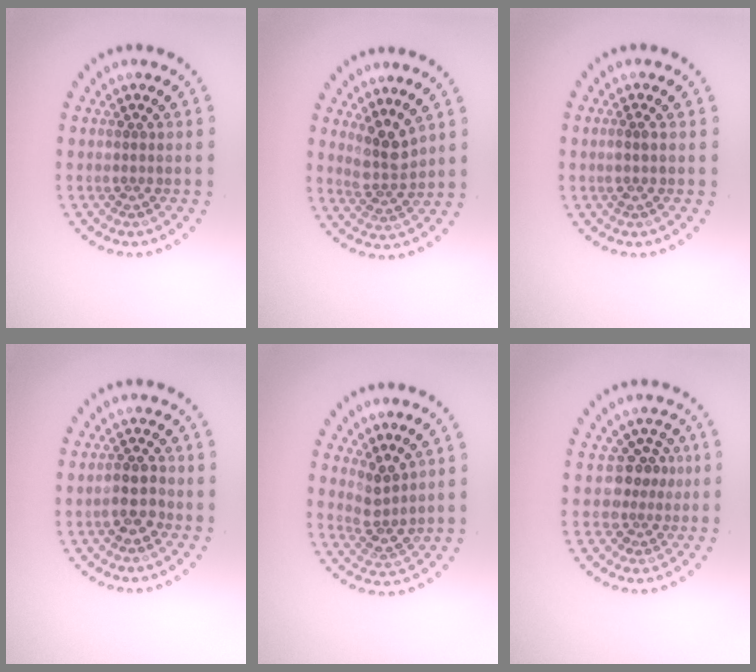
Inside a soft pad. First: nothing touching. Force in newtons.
{"total": 2.9, "press": 2.4, "slide": 1.6}
{"total": 0.7, "press": 0.4, "slide": 0.6}
{"total": 2.4, "press": 2.3, "slide": 0.8}
{"total": 2.5, "press": 2.0, "slide": 1.6}
{"total": 2.7, "press": 2.0, "slide": 1.8}